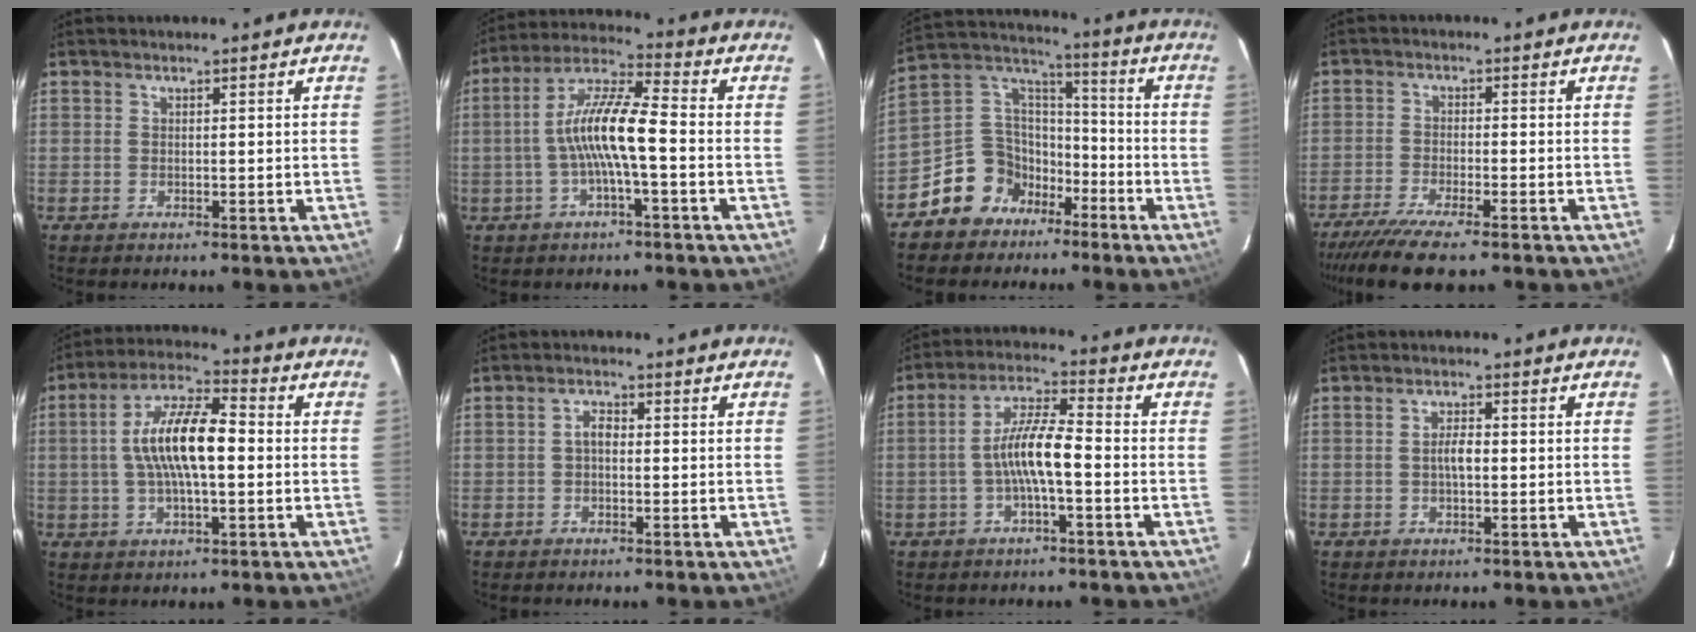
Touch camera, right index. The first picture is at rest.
{"total": 10.5, "force": [-1.8, 1.4, 10.2], "torque": [-0.205, 0.019, -0.037]}
{"total": 11.9, "force": [-7.3, 9.0, 2.7], "torque": [-0.075, 0.058, -0.127]}
{"total": 9.0, "force": [-7.3, 0.9, 5.2], "torque": [-0.124, -0.032, -0.132]}
{"total": 13.0, "force": [0.1, 4.3, 12.3], "torque": [-0.230, 0.017, -0.003]}
{"total": 1.9, "force": [-0.3, 1.1, 1.5], "torque": [-0.029, 0.009, -0.007]}
{"total": 8.1, "force": [-2.1, 1.1, 7.7], "torque": [-0.159, 0.013, -0.040]}
{"total": 2.6, "force": [-0.3, 0.9, 2.4], "torque": [-0.045, 0.005, -0.004]}